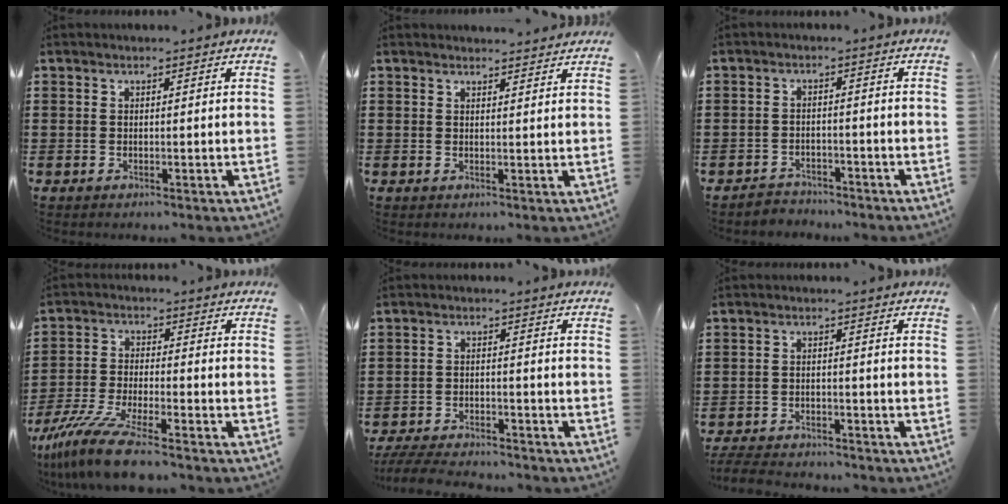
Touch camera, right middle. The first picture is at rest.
{"total": 1.5, "force": [1.5, 0.0, -0.2], "torque": [0.006, -0.003, 0.029]}
{"total": 2.6, "force": [-2.5, 0.5, -0.3], "torque": [-0.003, 0.001, -0.057]}
{"total": 9.4, "force": [-7.9, 0.7, 5.1], "torque": [-0.118, -0.003, -0.158]}
{"total": 5.1, "force": [-4.9, 0.5, 1.3], "torque": [-0.029, 0.001, -0.099]}
{"total": 3.8, "force": [-3.7, 0.5, 0.5], "torque": [-0.016, -0.001, -0.079]}